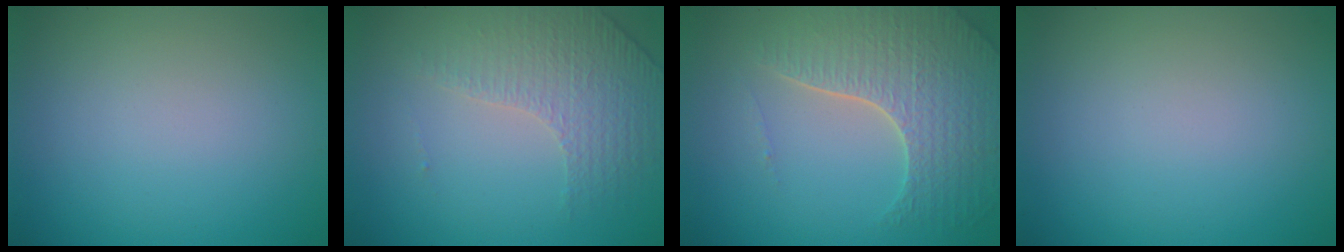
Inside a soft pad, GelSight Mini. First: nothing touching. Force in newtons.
{"total": 4.4, "press": 2.8, "slide": 3.4}
{"total": 6.0, "press": 4.8, "slide": 3.5}
{"total": 0.0}